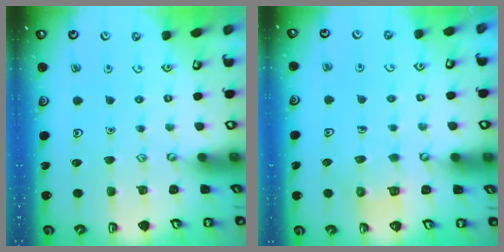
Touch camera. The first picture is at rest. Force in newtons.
{"total": 5.3, "press": 5.3, "slide": 0.4}